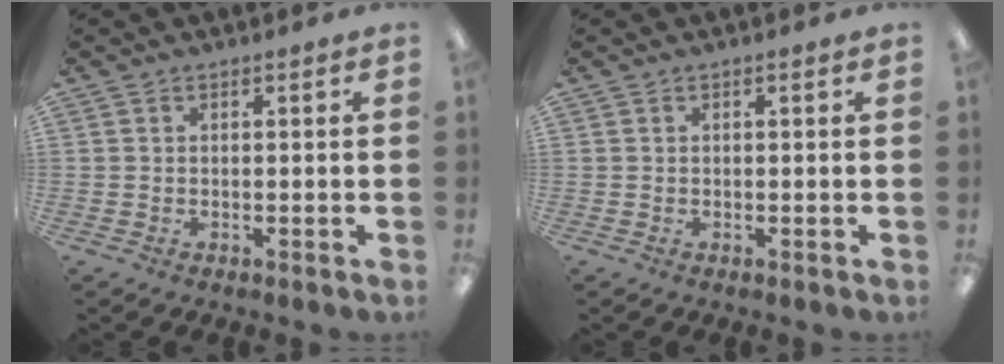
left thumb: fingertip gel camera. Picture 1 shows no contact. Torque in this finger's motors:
{"motor_torque": [-0.01, 0.01, 0.00, 0.00, 0.00]}